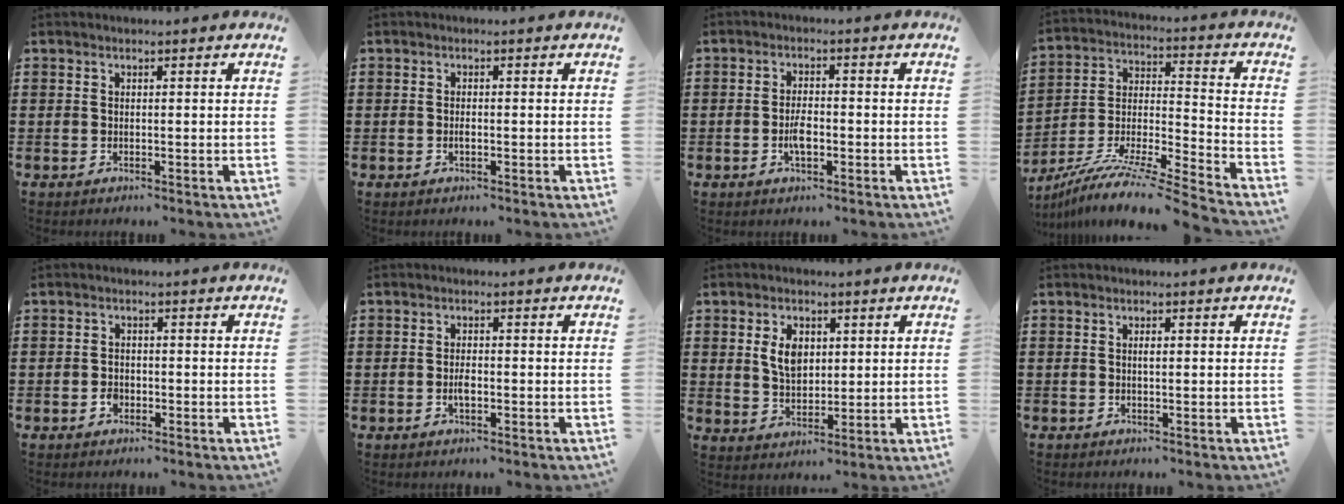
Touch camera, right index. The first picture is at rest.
{"total": 1.0, "force": [-0.2, 0.4, 0.9], "torque": [-0.019, -0.003, -0.003]}
{"total": 3.4, "force": [-1.0, 1.4, 3.0], "torque": [-0.061, 0.000, -0.019]}
{"total": 10.2, "force": [-9.1, -0.1, 4.6], "torque": [-0.081, 0.006, -0.186]}
{"total": 1.9, "force": [-0.9, 1.4, 1.0], "torque": [-0.020, 0.001, -0.017]}
{"total": 2.1, "force": [-0.6, 0.9, 1.9], "torque": [-0.035, 0.001, -0.010]}
{"total": 5.3, "force": [1.4, 3.6, 3.7], "torque": [-0.076, 0.010, 0.022]}
{"total": 0.9, "force": [0.1, 0.3, 0.9], "torque": [-0.018, -0.002, 0.001]}